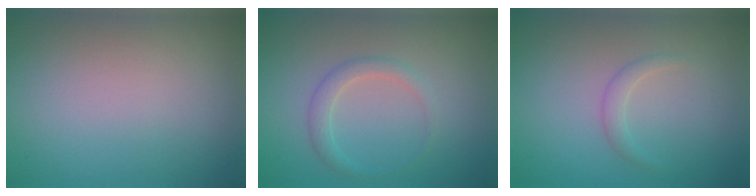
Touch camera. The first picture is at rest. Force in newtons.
{"total": 1.8, "press": 1.8, "slide": 0.0}
{"total": 1.2, "press": 1.1, "slide": 0.1}